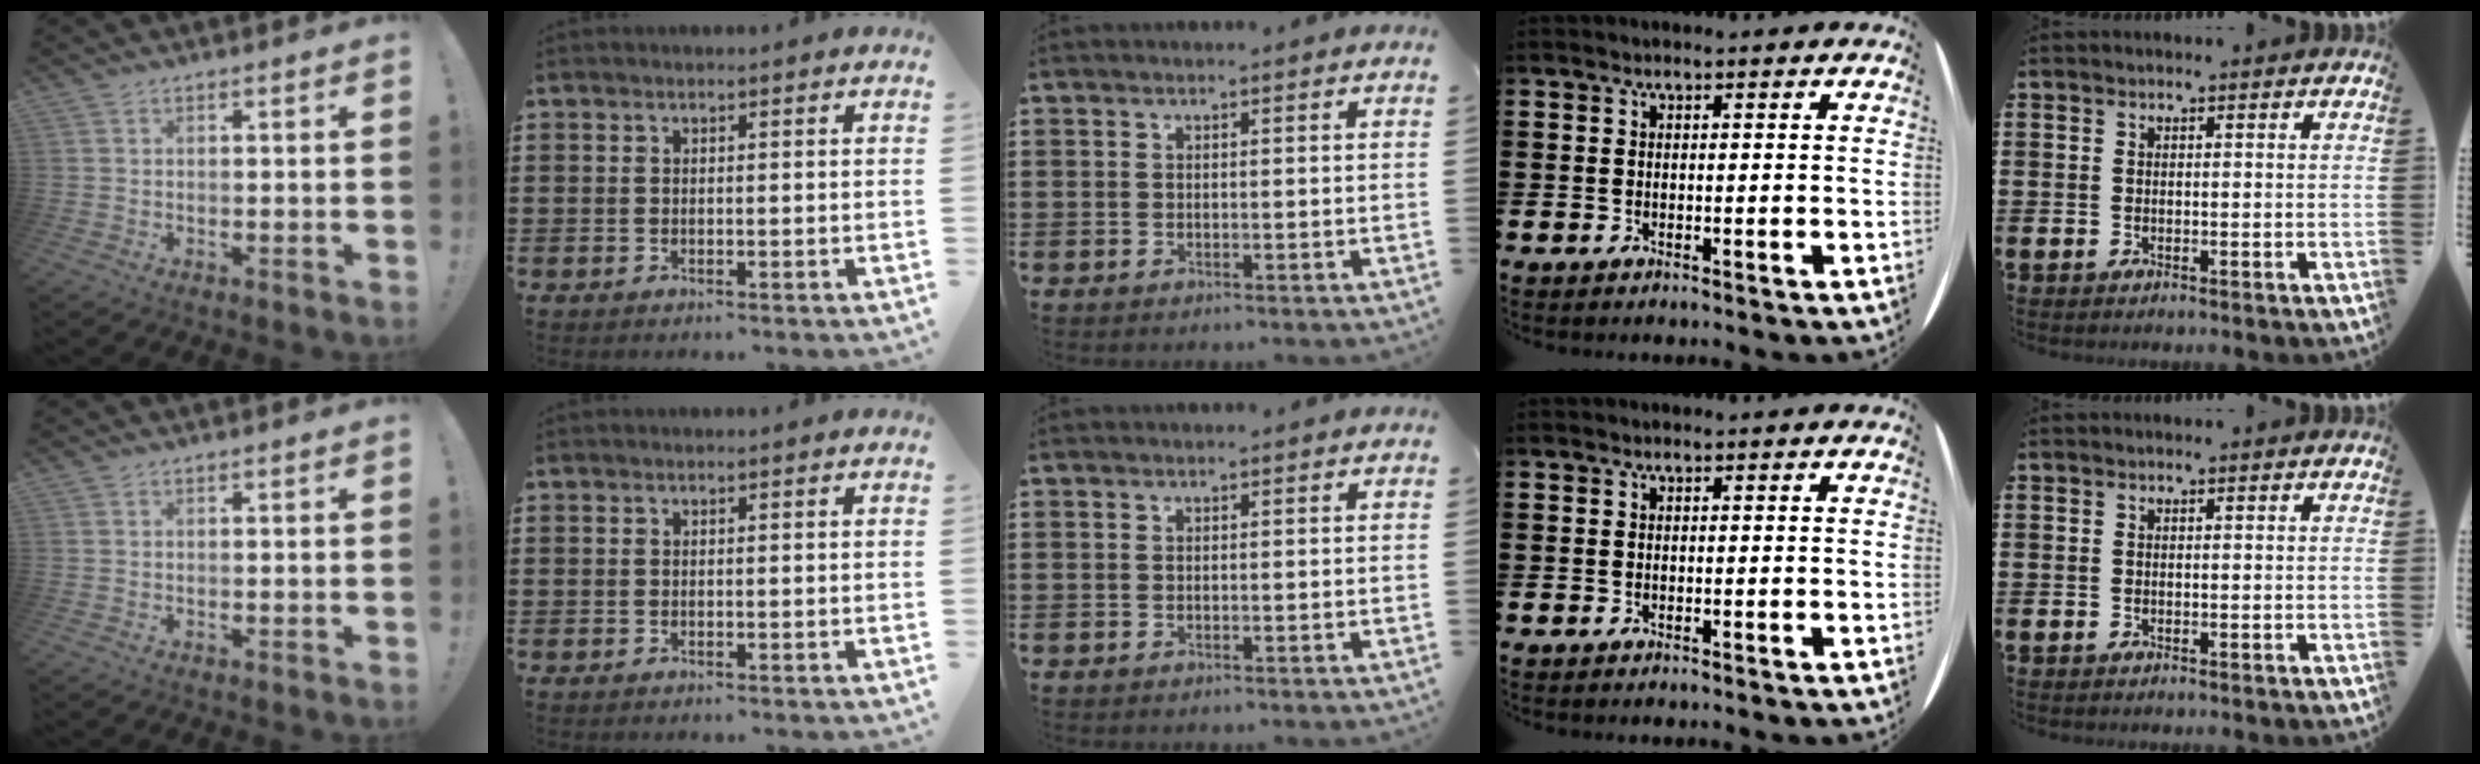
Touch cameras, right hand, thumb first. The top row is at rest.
{}